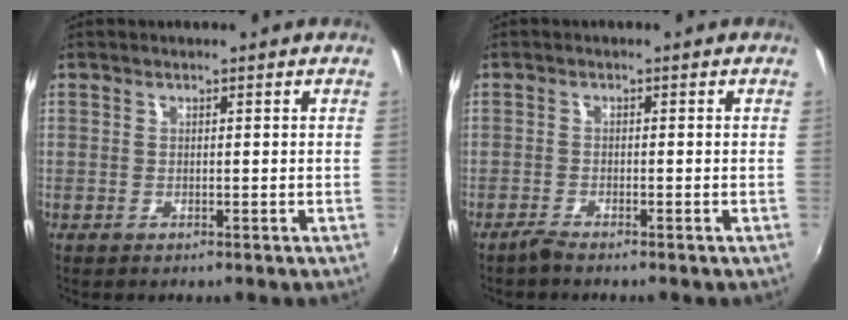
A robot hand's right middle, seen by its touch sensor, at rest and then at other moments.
{"total": 1.8, "force": [-1.6, 0.0, 0.7], "torque": [-0.024, -0.003, -0.033]}